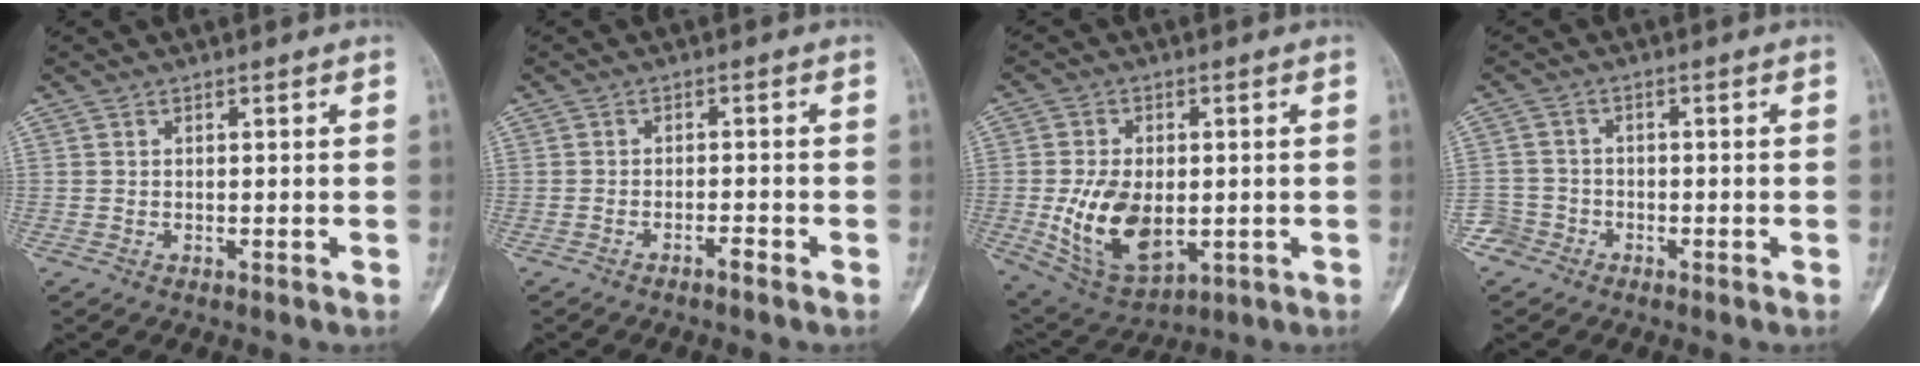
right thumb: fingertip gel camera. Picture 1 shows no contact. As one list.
[{"total": 1.6, "force": [-1.3, 0.1, 1.0], "torque": [-0.018, 0.012, -0.023]}, {"total": 13.7, "force": [-1.5, 8.4, 10.7], "torque": [-0.178, -0.007, -0.005]}, {"total": 3.5, "force": [-2.2, 2.8, -0.4], "torque": [0.025, 0.016, -0.048]}]